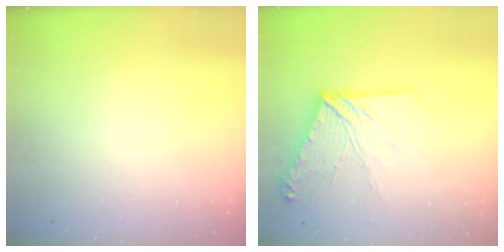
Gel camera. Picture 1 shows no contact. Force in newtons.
{"total": 12.8, "press": 12.7, "slide": 1.4}